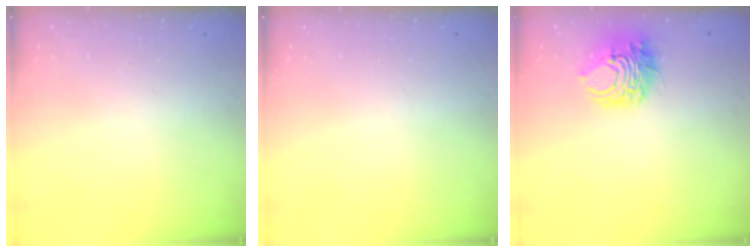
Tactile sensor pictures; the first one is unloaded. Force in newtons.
{"total": 0.0}
{"total": 8.5, "press": 8.4, "slide": 1.4}